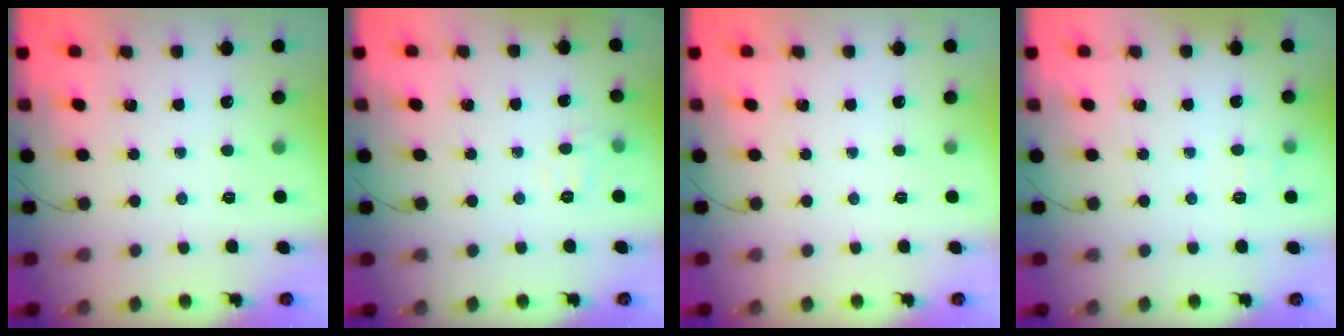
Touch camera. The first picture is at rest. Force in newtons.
{"total": 6.7, "press": 6.7, "slide": 1.0}
{"total": 0.0}
{"total": 5.6, "press": 5.4, "slide": 1.5}